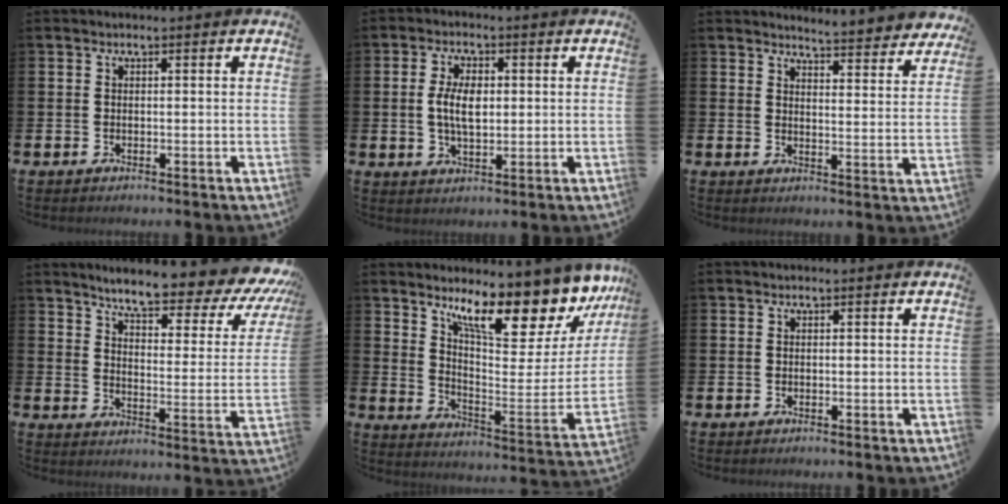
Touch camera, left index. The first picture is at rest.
{"total": 5.1, "force": [0.7, 2.6, 4.3], "torque": [-0.065, 0.000, 0.007]}
{"total": 4.7, "force": [4.7, 0.0, 0.4], "torque": [-0.010, -0.041, 0.078]}
{"total": 7.4, "force": [6.4, 1.2, 3.4], "torque": [-0.078, -0.052, 0.100]}
{"total": 13.9, "force": [11.1, 3.8, 7.5], "torque": [-0.135, -0.082, 0.186]}
{"total": 0.0}